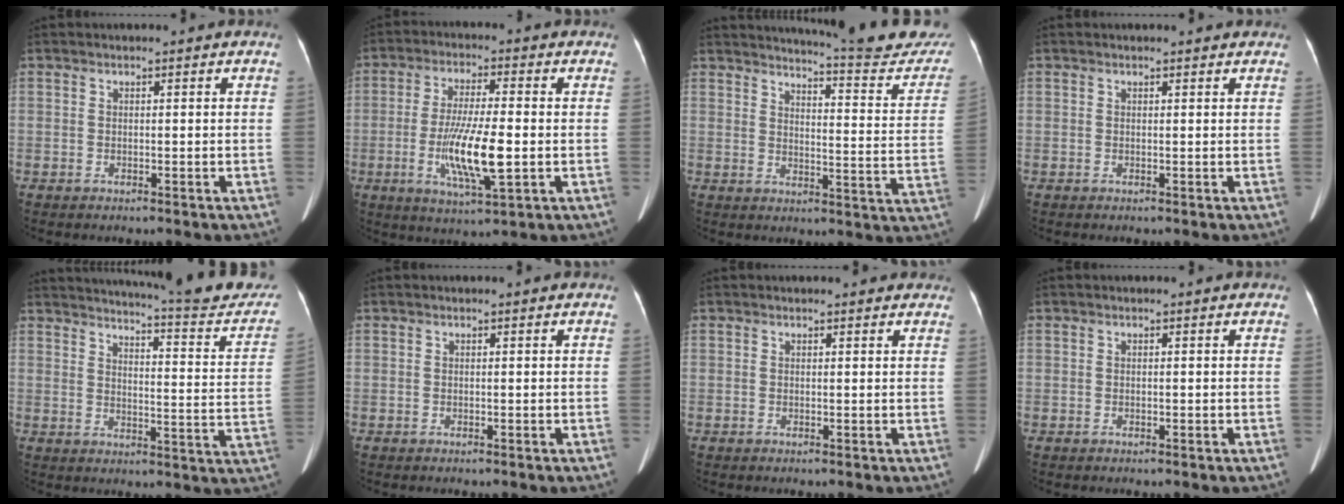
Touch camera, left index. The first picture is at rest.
{"total": 10.7, "force": [-2.1, 1.4, 10.4], "torque": [-0.200, -0.015, -0.036]}
{"total": 19.8, "force": [19.0, 1.0, 5.5], "torque": [-0.070, -0.099, 0.214]}
{"total": 1.5, "force": [1.4, 0.4, 0.3], "torque": [-0.014, 0.006, 0.011]}
{"total": 22.1, "force": [20.4, 1.7, 8.3], "torque": [-0.111, -0.069, 0.238]}
{"total": 0.0}
{"total": 2.5, "force": [2.2, 0.9, 0.6], "torque": [-0.007, 0.007, 0.013]}
{"total": 0.0}